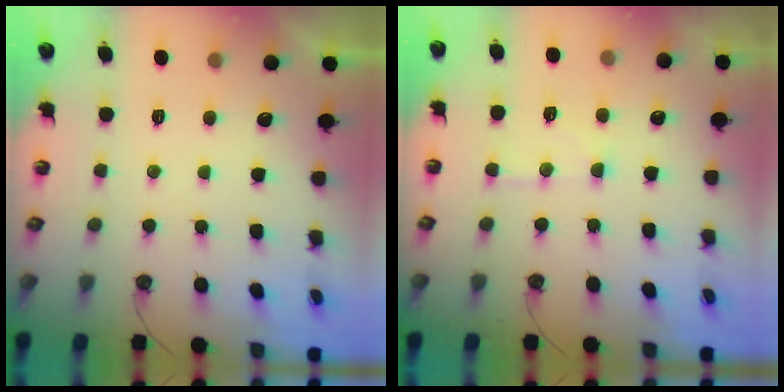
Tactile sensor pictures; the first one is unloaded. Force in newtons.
{"total": 6.9, "press": 6.9, "slide": 0.5}